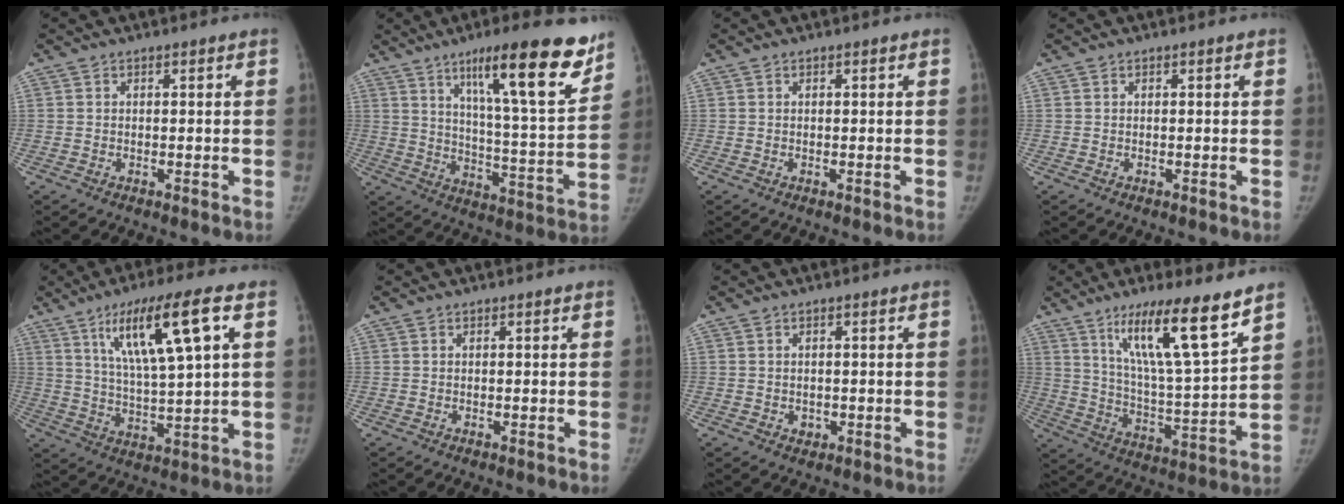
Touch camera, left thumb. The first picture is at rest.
{"total": 20.6, "force": [12.8, 3.6, 15.8], "torque": [-0.206, -0.062, 0.200]}
{"total": 0.0}
{"total": 0.0}
{"total": 15.3, "force": [6.2, 2.4, 13.7], "torque": [-0.245, -0.014, 0.112]}
{"total": 0.0}
{"total": 1.5, "force": [-0.4, 1.3, 0.6], "torque": [-0.001, 0.003, 0.000]}
{"total": 17.1, "force": [10.8, 1.9, 13.1], "torque": [-0.208, -0.064, 0.192]}